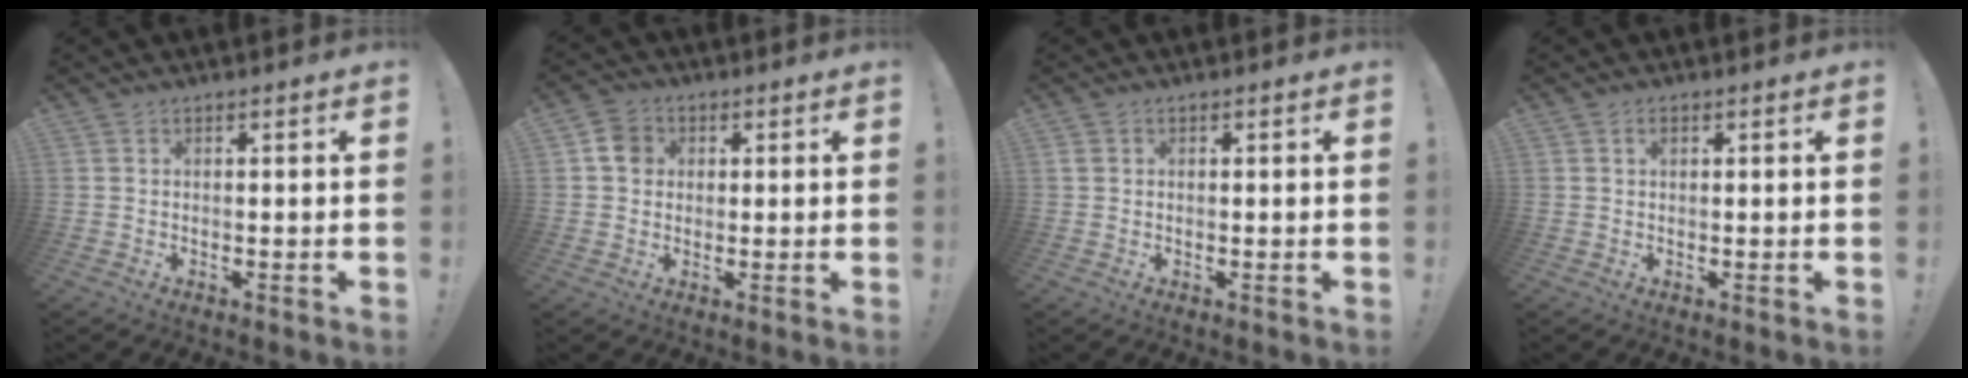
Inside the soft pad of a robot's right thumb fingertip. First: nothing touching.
{"total": 5.9, "force": [1.2, 5.1, 2.6], "torque": [-0.026, 0.005, 0.023]}
{"total": 1.1, "force": [0.2, 1.0, 0.3], "torque": [0.004, 0.001, 0.001]}
{"total": 0.9, "force": [0.5, 0.6, 0.6], "torque": [-0.005, 0.000, 0.007]}